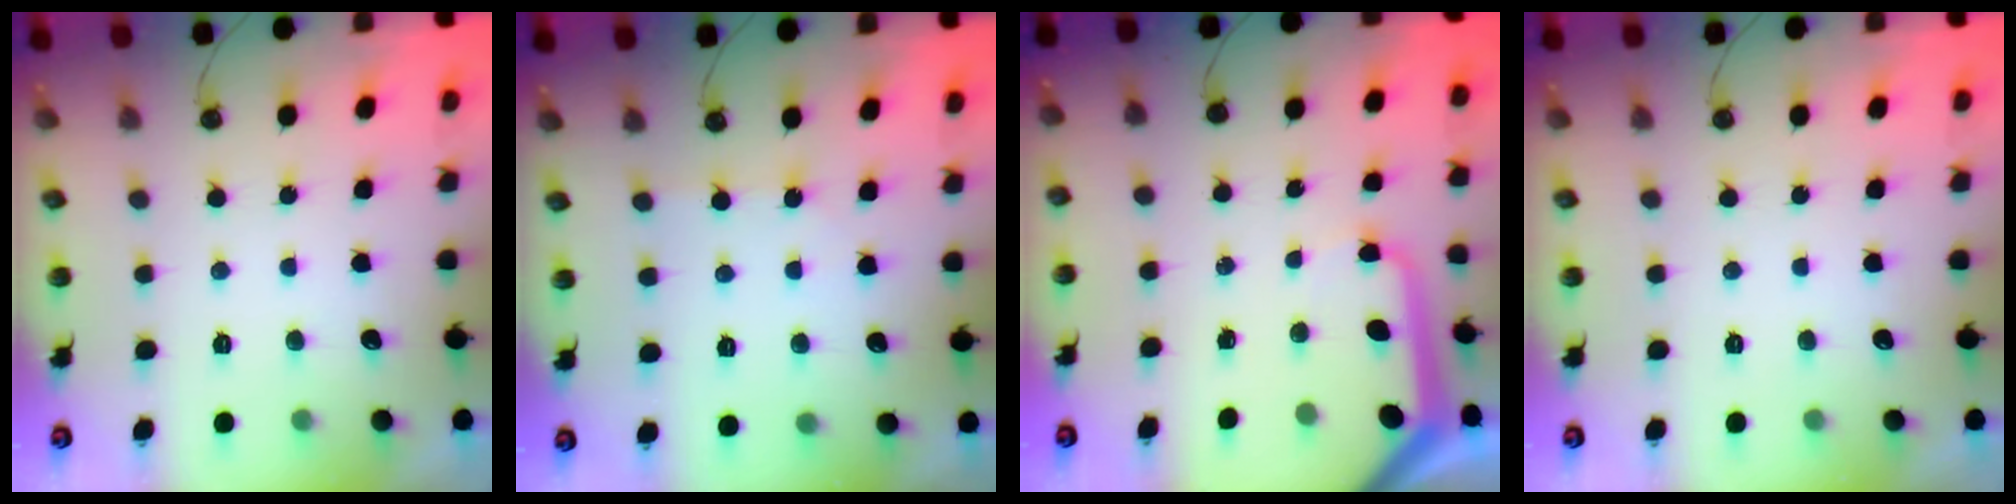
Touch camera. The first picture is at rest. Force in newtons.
{"total": 2.7, "press": 2.7, "slide": 0.5}
{"total": 10.5, "press": 10.4, "slide": 1.1}
{"total": 0.6, "press": 0.1, "slide": 0.5}